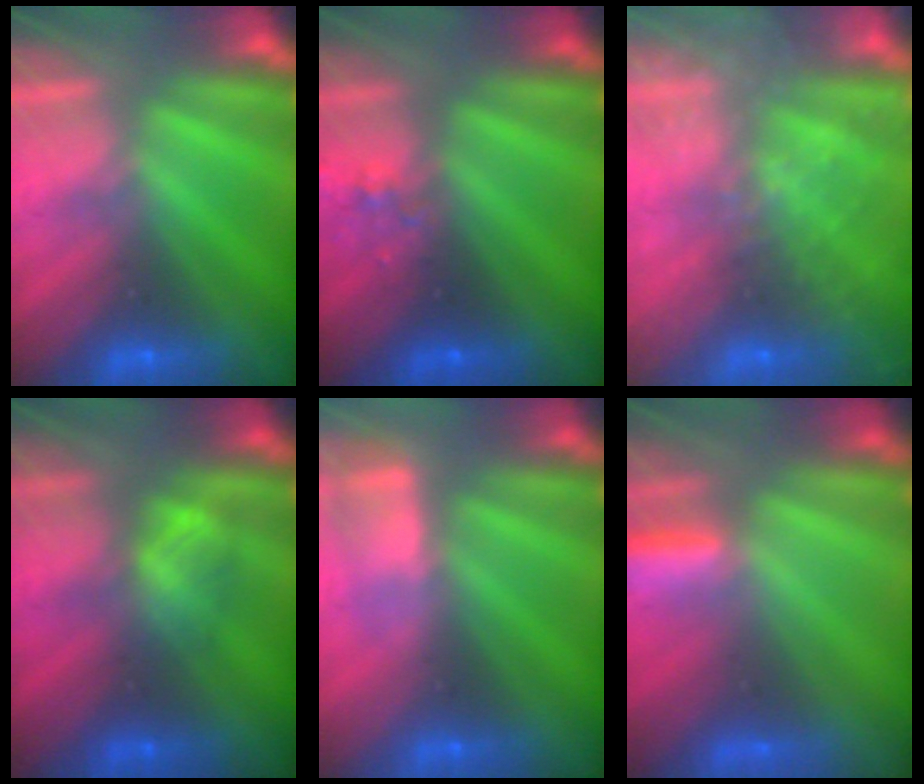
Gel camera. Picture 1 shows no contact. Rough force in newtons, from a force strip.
{"total": 2.3}
{"total": 7.3}
{"total": 2.3}
{"total": 2.9}
{"total": 3.0}